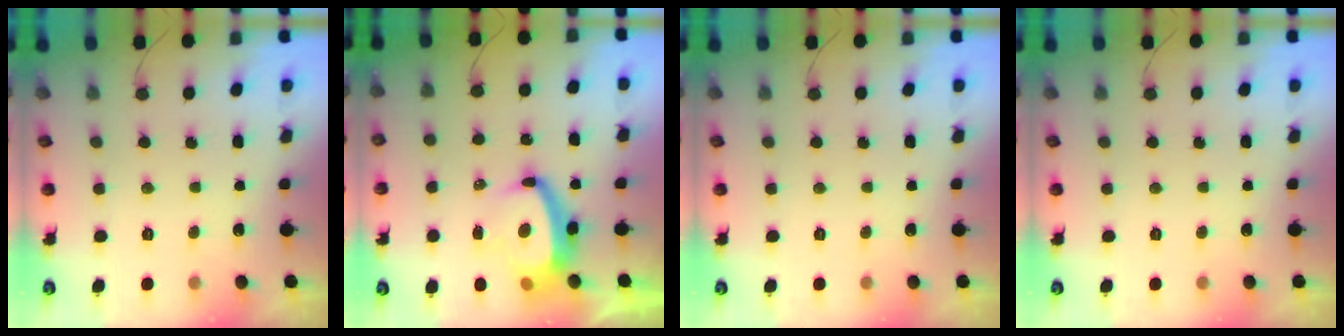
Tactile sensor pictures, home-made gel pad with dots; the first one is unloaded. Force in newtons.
{"total": 10.1, "press": 9.7, "slide": 3.0}
{"total": 0.0}
{"total": 0.0}